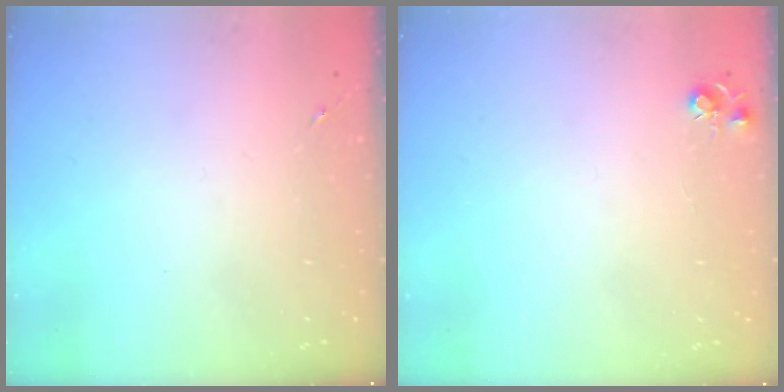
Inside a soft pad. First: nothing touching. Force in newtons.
{"total": 5.1, "press": 5.0, "slide": 0.5}